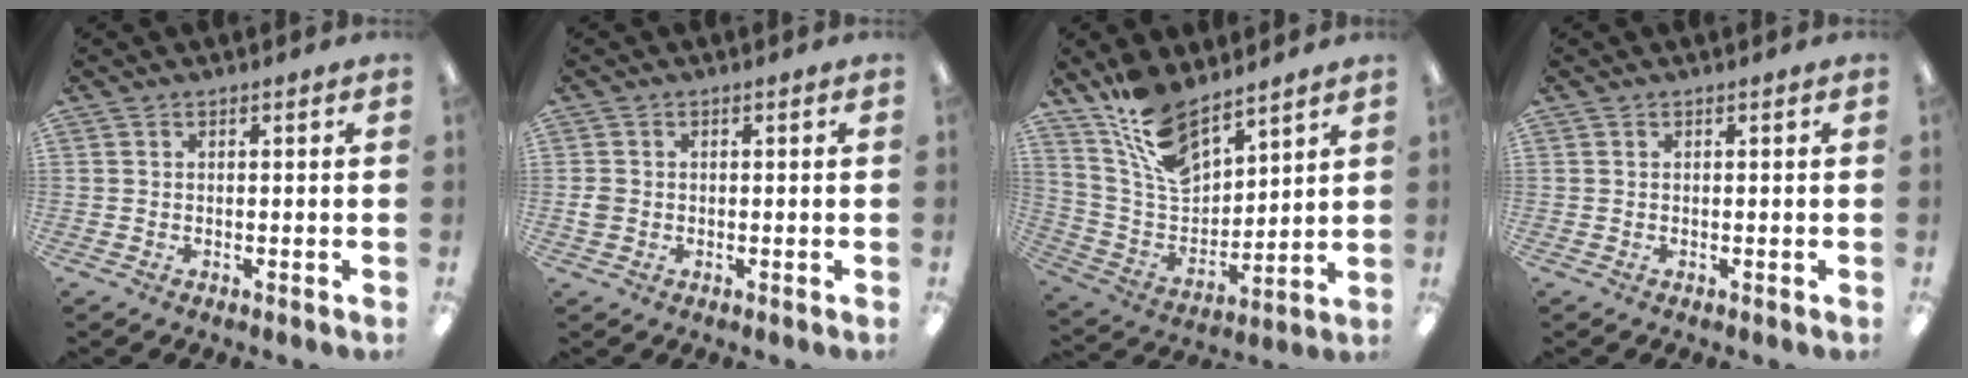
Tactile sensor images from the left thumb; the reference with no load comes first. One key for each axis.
{"total": 1.8, "fx": -0.2, "fy": 1.6, "fz": 0.9, "tx": -0.015, "ty": 0.003, "tz": -0.003}
{"total": 13.9, "fx": 10.4, "fy": 6.0, "fz": 7.0, "tx": -0.151, "ty": -0.051, "tz": 0.197}
{"total": 0.0}